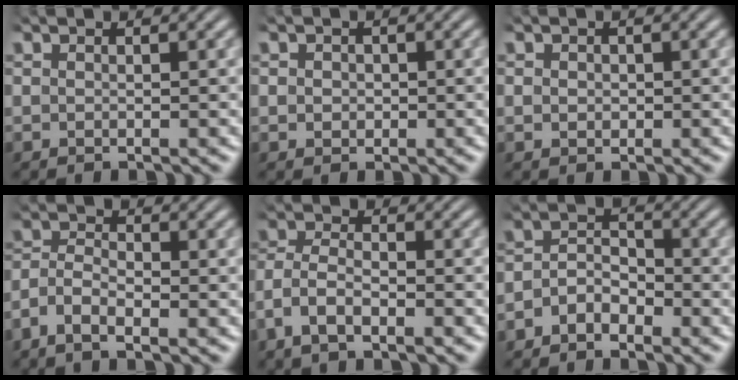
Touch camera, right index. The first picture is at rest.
{"total": 1.3, "force": [0.1, 1.3, 0.3], "torque": [-0.008, 0.002, 0.000]}
{"total": 0.7, "force": [0.1, 0.7, 0.3], "torque": [-0.011, -0.002, 0.005]}
{"total": 3.9, "force": [-1.5, 3.0, 2.0], "torque": [-0.053, -0.007, -0.035]}
{"total": 4.1, "force": [-1.3, 3.2, 2.2], "torque": [-0.068, -0.013, -0.023]}
{"total": 3.9, "force": [-2.1, 2.9, 1.5], "torque": [-0.023, -0.001, -0.046]}